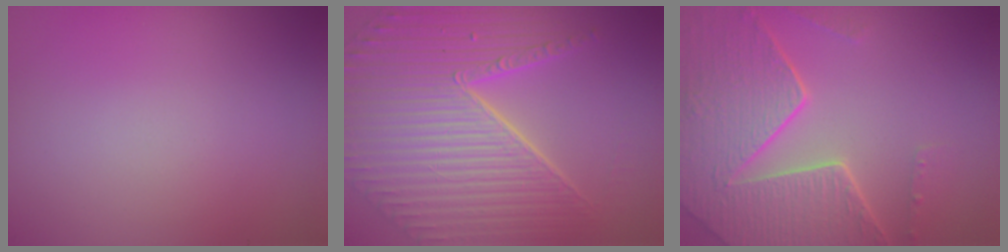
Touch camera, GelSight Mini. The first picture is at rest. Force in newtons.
{"total": 10.9, "press": 7.2, "slide": 8.1}
{"total": 8.0, "press": 5.7, "slide": 5.7}